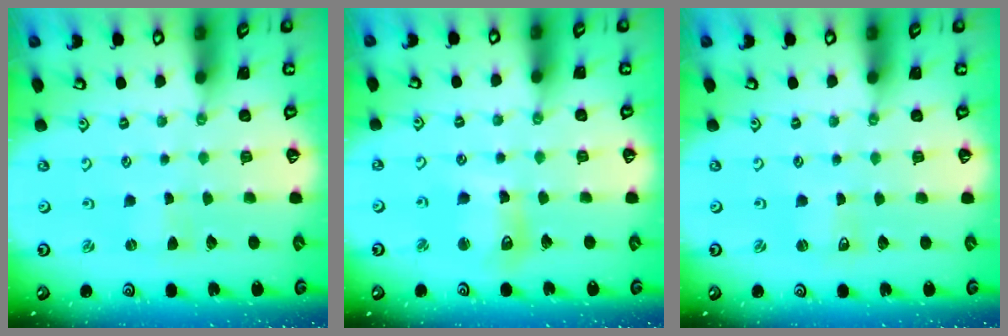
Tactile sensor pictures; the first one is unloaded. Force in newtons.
{"total": 9.3, "press": 9.2, "slide": 1.7}
{"total": 1.5, "press": 1.5, "slide": 0.1}